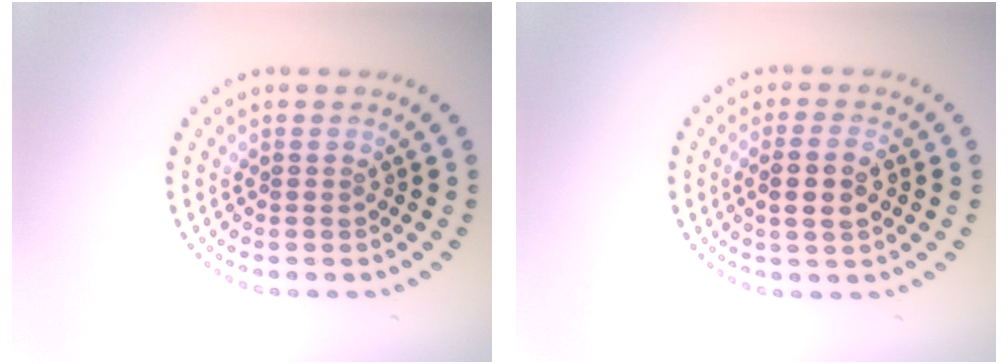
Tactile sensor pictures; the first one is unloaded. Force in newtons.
{"total": 3.0, "press": 2.8, "slide": 0.8}